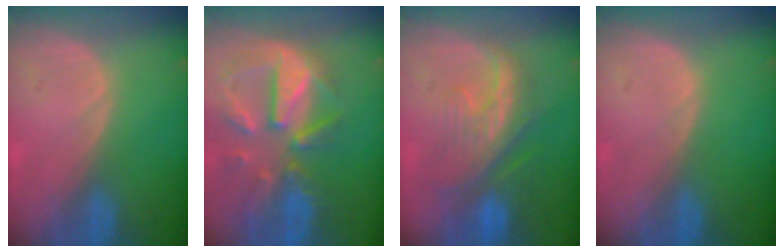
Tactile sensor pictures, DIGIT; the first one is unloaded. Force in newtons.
{"total": 11.7, "press": 10.2, "slide": 5.7}
{"total": 9.7, "press": 8.9, "slide": 3.8}
{"total": 0.0}